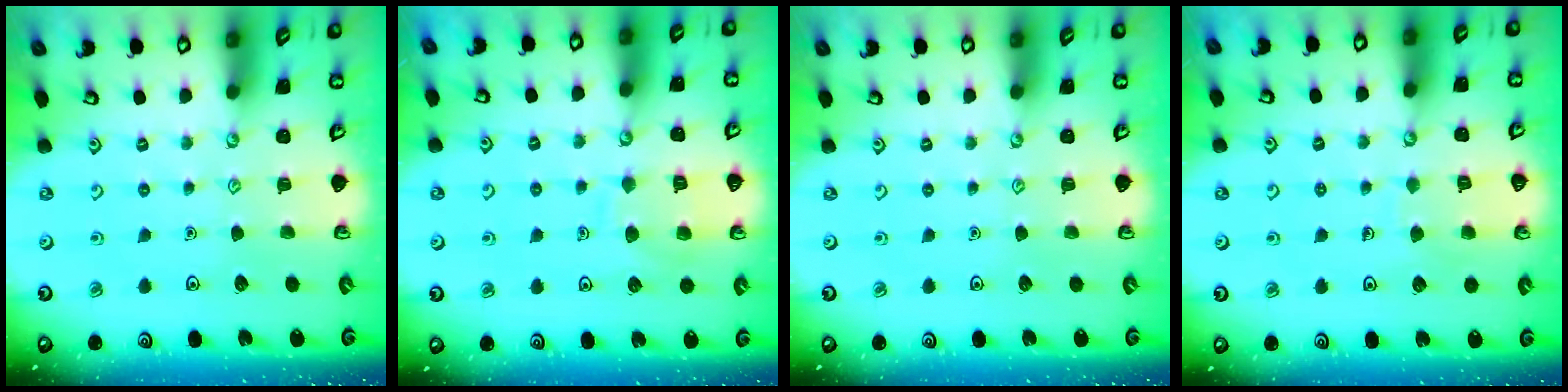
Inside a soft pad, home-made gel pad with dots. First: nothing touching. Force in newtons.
{"total": 8.3, "press": 8.2, "slide": 0.8}
{"total": 0.0}
{"total": 5.6, "press": 5.6, "slide": 0.4}